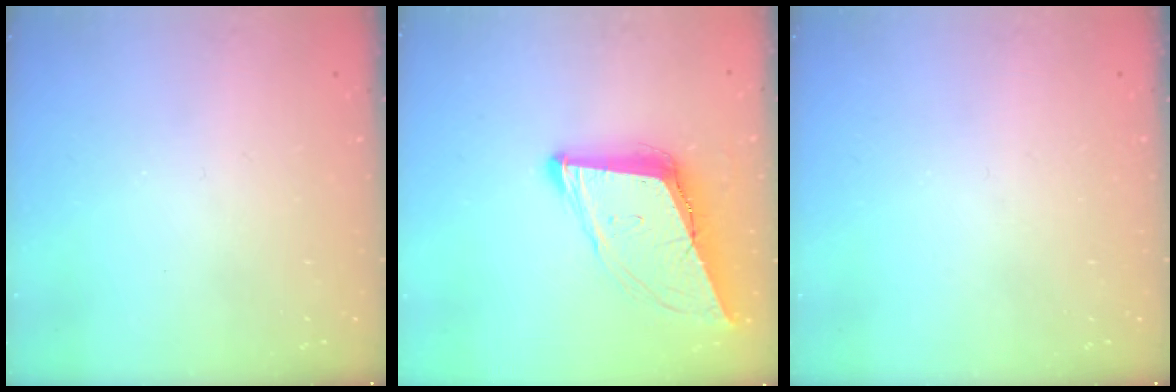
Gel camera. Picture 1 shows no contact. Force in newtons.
{"total": 11.8, "press": 11.2, "slide": 3.8}
{"total": 0.0}